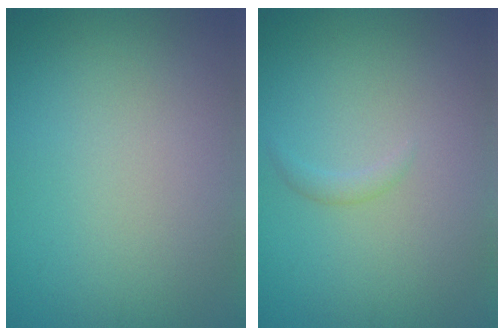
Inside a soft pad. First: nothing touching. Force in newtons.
{"total": 0.8, "press": 0.8, "slide": 0.1}